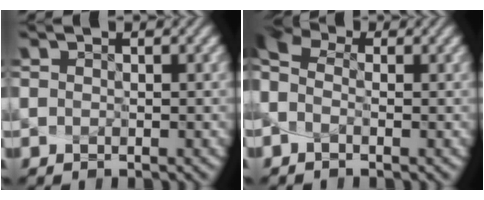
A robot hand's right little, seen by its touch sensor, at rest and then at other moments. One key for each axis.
{"total": 3.9, "fx": -0.3, "fy": 2.3, "fz": 3.2, "tx": -0.082, "ty": 0.009, "tz": -0.019}